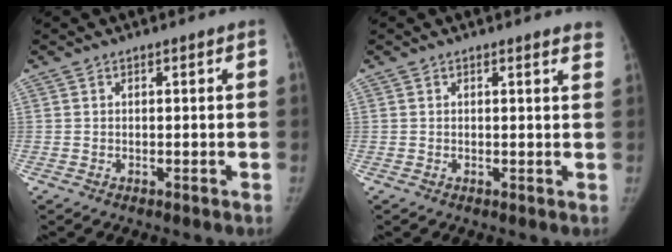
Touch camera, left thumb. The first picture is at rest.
{"total": 3.0, "force": [2.7, 0.5, 1.2], "torque": [-0.006, -0.010, 0.016]}